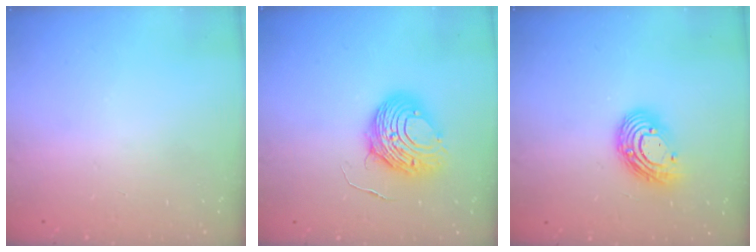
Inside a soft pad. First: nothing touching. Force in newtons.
{"total": 8.7, "press": 8.7, "slide": 0.9}
{"total": 11.5, "press": 11.5, "slide": 0.2}